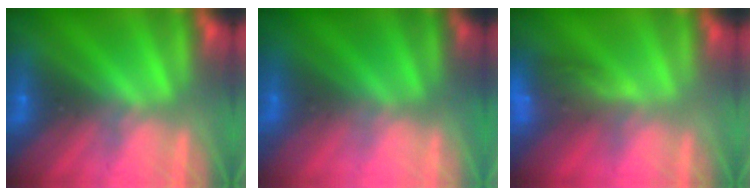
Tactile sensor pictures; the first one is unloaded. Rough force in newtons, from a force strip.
{"total": 2.9}
{"total": 8.3}